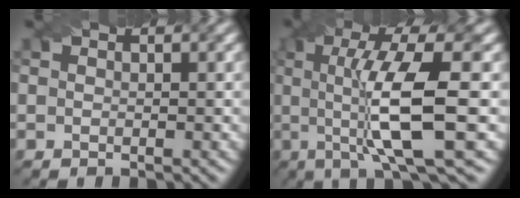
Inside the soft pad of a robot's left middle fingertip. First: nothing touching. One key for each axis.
{"total": 10.2, "fx": -0.1, "fy": 2.3, "fz": 9.9, "tx": -0.163, "ty": -0.001, "tz": 0.002}